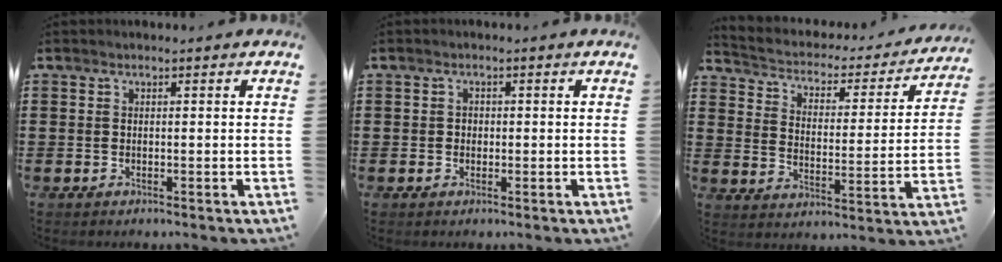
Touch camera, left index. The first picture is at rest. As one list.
[{"total": 1.0, "force": [0.0, 0.9, 0.5], "torque": [-0.013, 0.006, -0.001]}, {"total": 2.1, "force": [1.7, 1.0, 0.8], "torque": [-0.030, -0.019, 0.018]}]